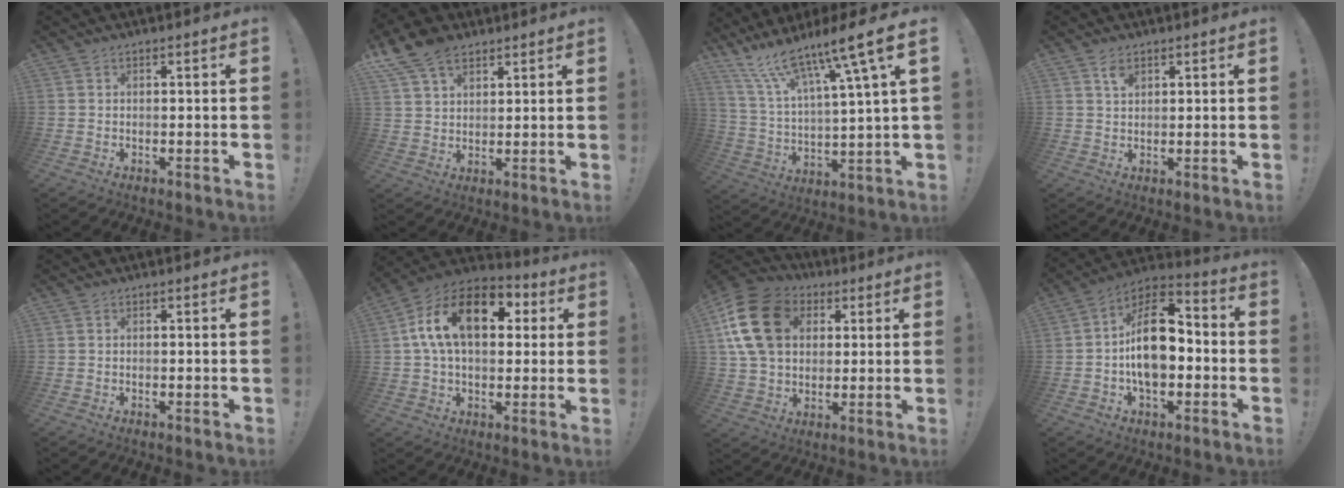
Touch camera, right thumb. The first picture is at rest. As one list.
[{"total": 10.5, "force": [6.6, 6.3, 5.1], "torque": [-0.083, -0.027, 0.128]}, {"total": 15.9, "force": [10.8, 3.1, 11.2], "torque": [-0.206, -0.072, 0.175]}, {"total": 3.2, "force": [1.9, 1.8, 1.8], "torque": [-0.022, -0.010, 0.032]}, {"total": 0.0}, {"total": 19.1, "force": [5.2, 11.2, 14.6], "torque": [-0.260, 0.005, 0.086]}, {"total": 19.6, "force": [5.4, 14.6, 11.9], "torque": [-0.211, -0.001, 0.102]}, {"total": 17.2, "force": [-1.6, 10.5, 13.6], "torque": [-0.221, 0.026, -0.023]}]